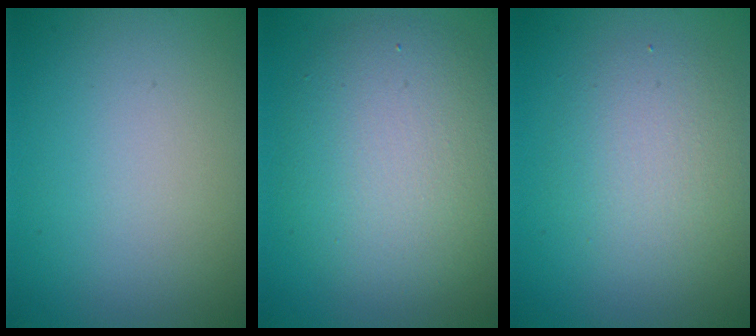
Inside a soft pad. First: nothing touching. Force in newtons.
{"total": 6.8, "press": 6.8, "slide": 0.3}
{"total": 3.7, "press": 3.6, "slide": 0.3}